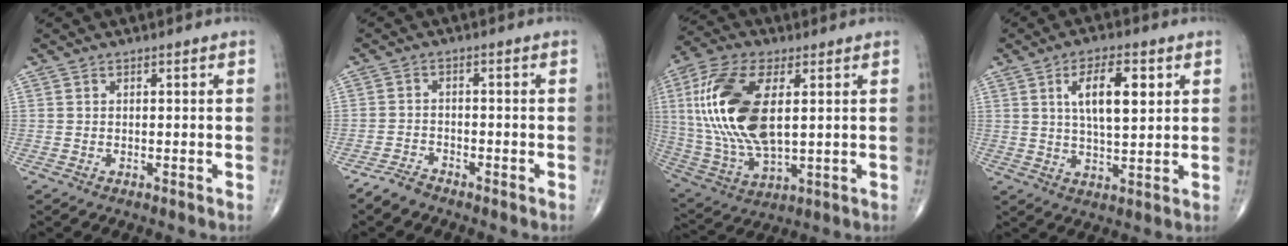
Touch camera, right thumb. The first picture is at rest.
{"total": 3.0, "force": [-2.7, 1.0, 0.8], "torque": [-0.021, 0.008, -0.054]}
{"total": 20.4, "force": [3.5, 9.6, 17.6], "torque": [-0.376, -0.011, 0.068]}
{"total": 9.7, "force": [3.1, 3.7, 8.4], "torque": [-0.127, -0.010, 0.053]}